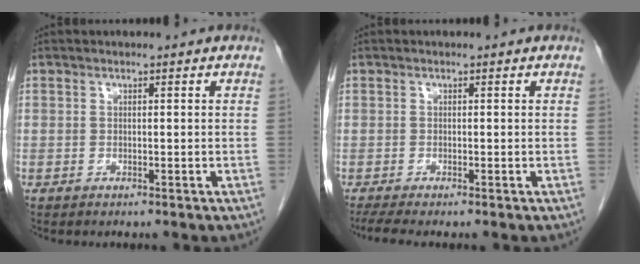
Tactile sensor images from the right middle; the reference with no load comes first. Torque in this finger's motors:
{"motor_torque": [0.40, -0.29, -0.02, 0.01]}